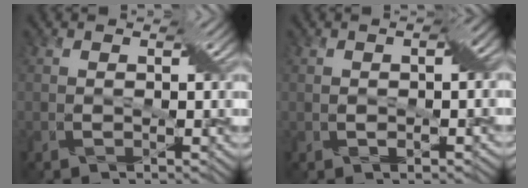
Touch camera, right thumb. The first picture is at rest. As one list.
[{"total": 2.7, "force": [-0.3, 1.2, 2.4], "torque": [-0.043, 0.001, -0.003]}]